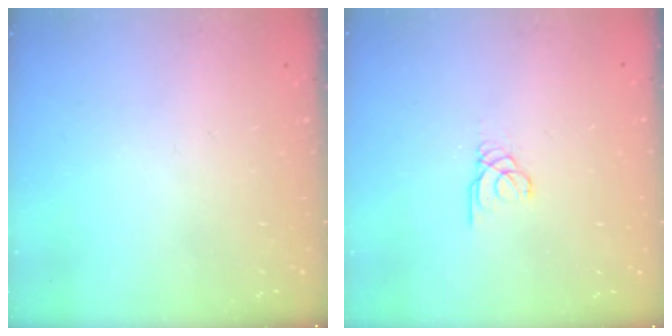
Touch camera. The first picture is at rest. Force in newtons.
{"total": 1.7, "press": 1.7, "slide": 0.2}